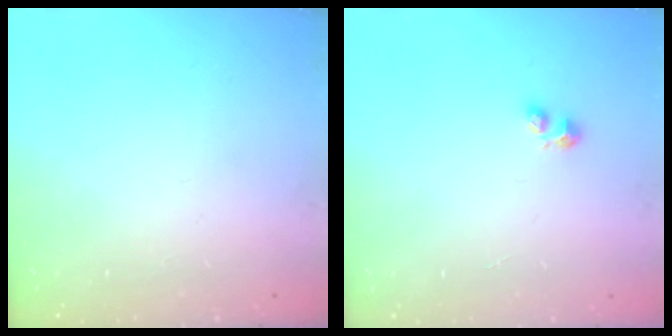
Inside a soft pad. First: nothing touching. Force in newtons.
{"total": 2.9, "press": 2.8, "slide": 0.6}